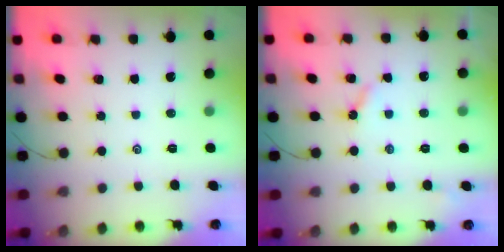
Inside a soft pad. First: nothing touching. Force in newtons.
{"total": 3.8, "press": 3.7, "slide": 0.5}